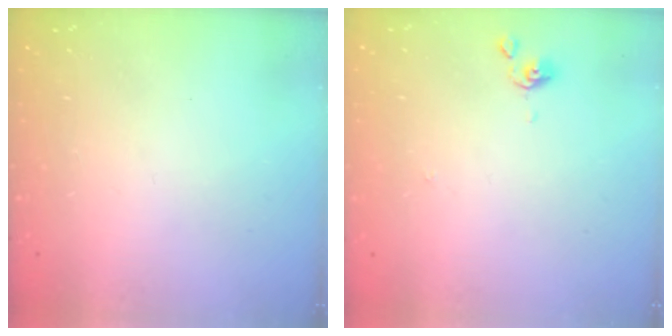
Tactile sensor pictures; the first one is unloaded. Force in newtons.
{"total": 0.0}